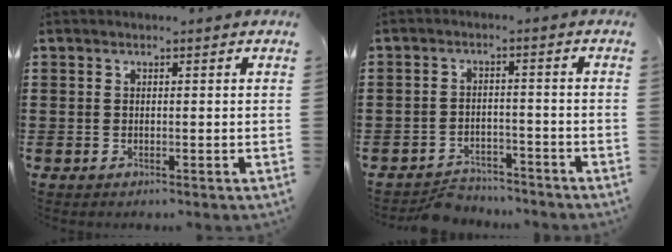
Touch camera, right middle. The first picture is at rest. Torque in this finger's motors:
{"motor_torque": [-0.65, 0.83, -0.58, -0.16]}